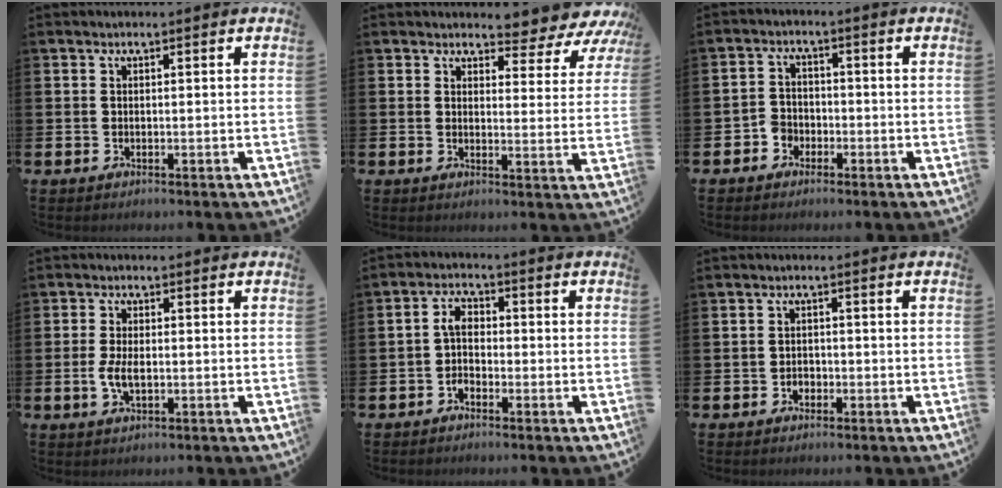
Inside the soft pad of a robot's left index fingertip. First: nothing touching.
{"total": 3.9, "force": [3.6, 1.4, 0.4], "torque": [-0.002, -0.045, 0.055]}
{"total": 2.6, "force": [-1.8, 1.9, 0.2], "torque": [-0.015, 0.002, -0.041]}
{"total": 3.4, "force": [-0.4, 1.7, 2.9], "torque": [-0.062, 0.001, -0.010]}
{"total": 3.3, "force": [-0.9, 2.0, 2.5], "torque": [-0.041, 0.010, -0.020]}
{"total": 1.4, "force": [-0.7, 1.2, 0.3], "torque": [-0.009, 0.003, -0.016]}